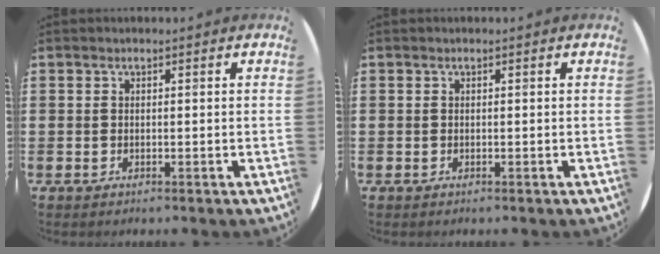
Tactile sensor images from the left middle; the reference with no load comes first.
{"total": 0.0}